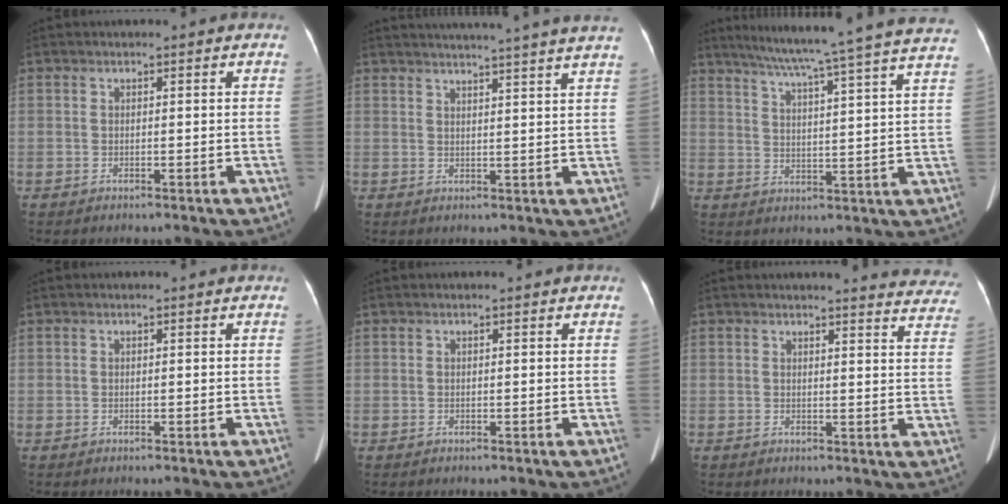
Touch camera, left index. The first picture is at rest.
{"total": 17.6, "force": [16.0, -1.4, 7.2], "torque": [-0.115, -0.019, 0.196]}
{"total": 25.1, "force": [22.0, -1.4, 12.1], "torque": [-0.195, -0.032, 0.278]}
{"total": 0.0}
{"total": 0.0}
{"total": 11.9, "force": [11.6, 1.8, 1.9], "torque": [0.014, -0.063, 0.090]}